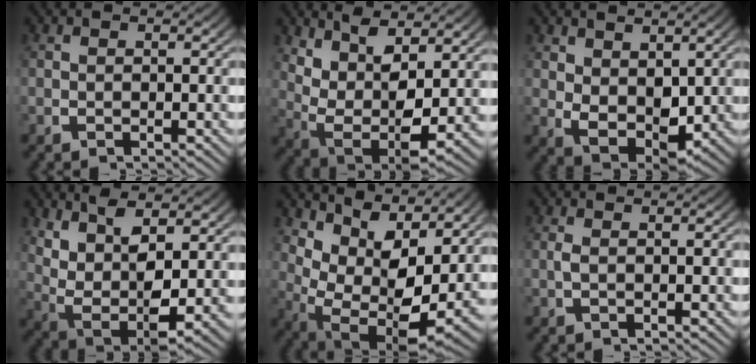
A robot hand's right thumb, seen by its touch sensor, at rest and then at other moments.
{"total": 12.2, "force": [-0.4, 8.0, 9.2], "torque": [-0.214, -0.074, 0.030]}
{"total": 6.2, "force": [0.0, 4.3, 4.6], "torque": [-0.097, -0.039, 0.021]}
{"total": 12.0, "force": [-0.4, 7.7, 9.2], "torque": [-0.213, -0.069, 0.030]}
{"total": 13.2, "force": [0.0, 8.2, 10.4], "torque": [-0.228, -0.077, 0.040]}
{"total": 0.6, "force": [0.0, 0.1, 0.6], "torque": [-0.018, -0.003, 0.003]}